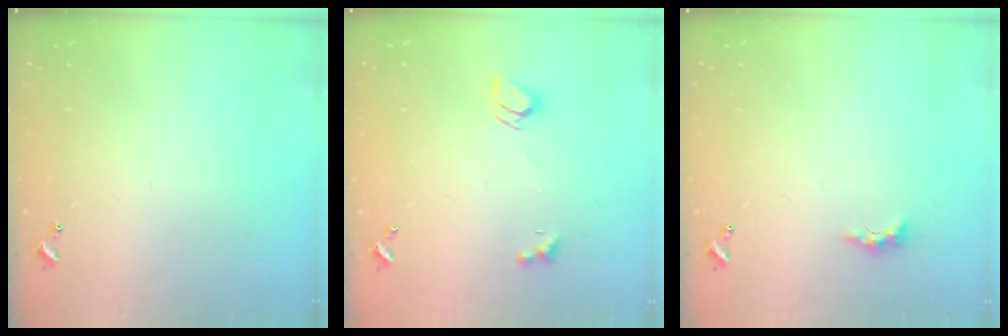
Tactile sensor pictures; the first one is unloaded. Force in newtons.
{"total": 3.6, "press": 3.6, "slide": 0.4}
{"total": 2.3, "press": 2.2, "slide": 0.7}